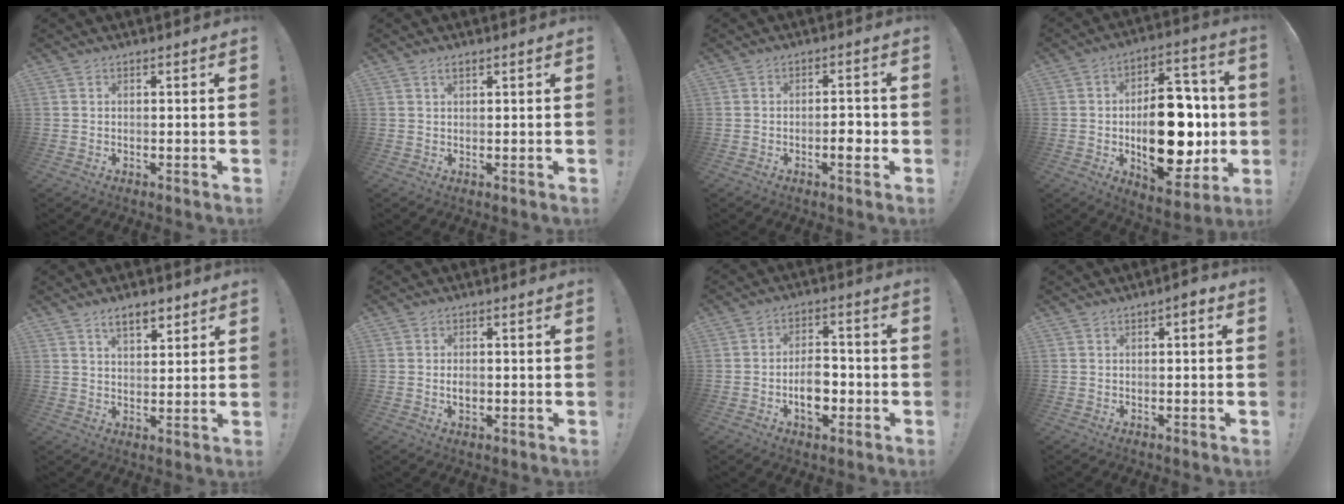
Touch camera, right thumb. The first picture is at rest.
{"total": 1.4, "force": [0.9, 0.6, 0.9], "torque": [-0.015, 0.000, 0.015]}
{"total": 4.4, "force": [-1.5, 1.8, 3.7], "torque": [-0.044, 0.003, -0.028]}
{"total": 25.0, "force": [-2.2, 14.5, 20.3], "torque": [-0.284, 0.008, -0.017]}
{"total": 6.6, "force": [4.4, 3.0, 3.9], "torque": [-0.060, -0.016, 0.079]}
{"total": 2.3, "force": [-0.5, 1.4, 1.7], "torque": [-0.030, -0.002, -0.011]}
{"total": 9.2, "force": [-2.8, 5.8, 6.5], "torque": [-0.103, 0.010, -0.049]}
{"total": 1.8, "force": [-0.3, 0.7, 1.6], "torque": [-0.026, 0.006, -0.008]}